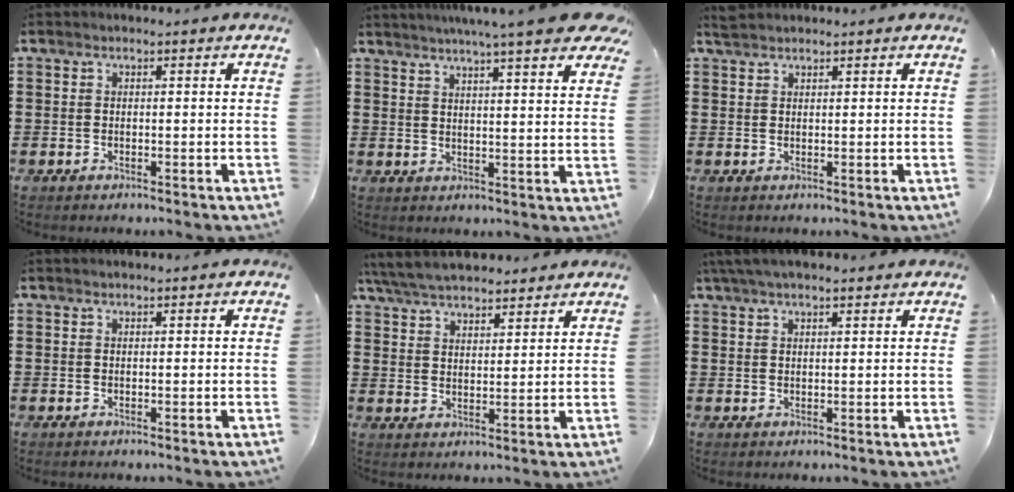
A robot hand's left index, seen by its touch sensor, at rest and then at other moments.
{"total": 6.6, "force": [5.6, -0.2, 3.5], "torque": [-0.072, -0.025, 0.092]}
{"total": 1.5, "force": [1.4, 0.3, 0.4], "torque": [-0.010, 0.001, 0.027]}
{"total": 0.0}
{"total": 6.1, "force": [5.8, 1.3, 1.6], "torque": [-0.053, -0.013, 0.107]}
{"total": 3.3, "force": [2.6, 0.7, 1.9], "torque": [-0.041, 0.004, 0.049]}